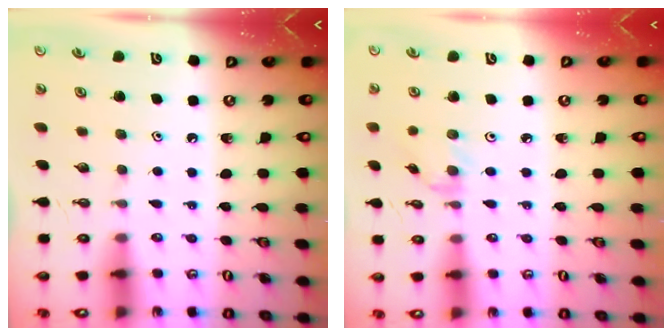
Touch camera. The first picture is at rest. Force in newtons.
{"total": 2.4, "press": 2.4, "slide": 0.3}